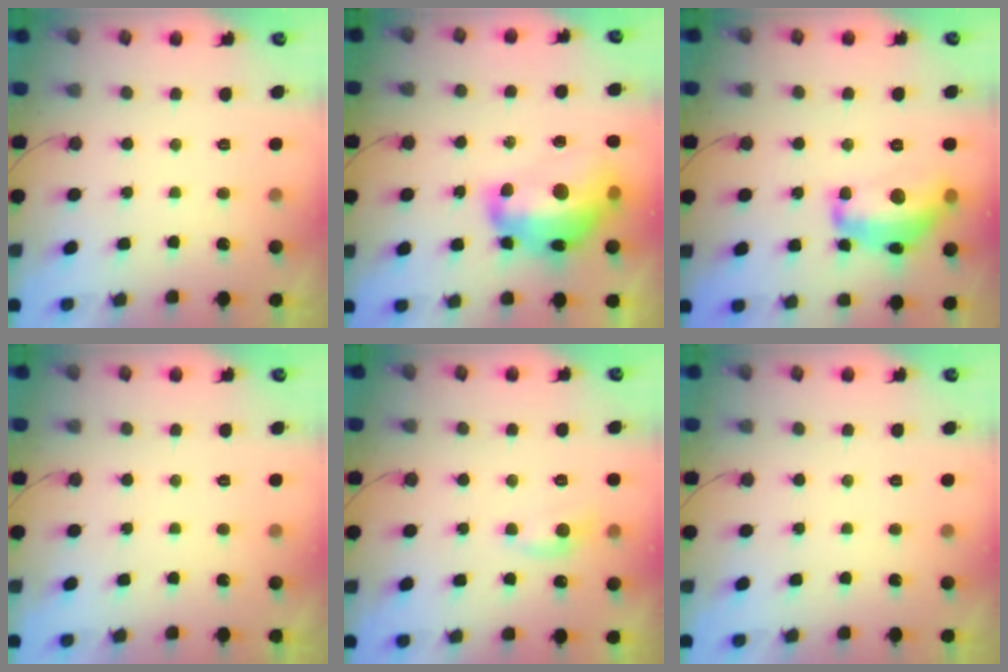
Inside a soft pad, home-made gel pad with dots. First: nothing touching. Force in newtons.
{"total": 19.3, "press": 19.0, "slide": 3.1}
{"total": 16.0, "press": 16.0, "slide": 1.1}
{"total": 0.0}
{"total": 5.1, "press": 5.1, "slide": 0.7}
{"total": 0.0}